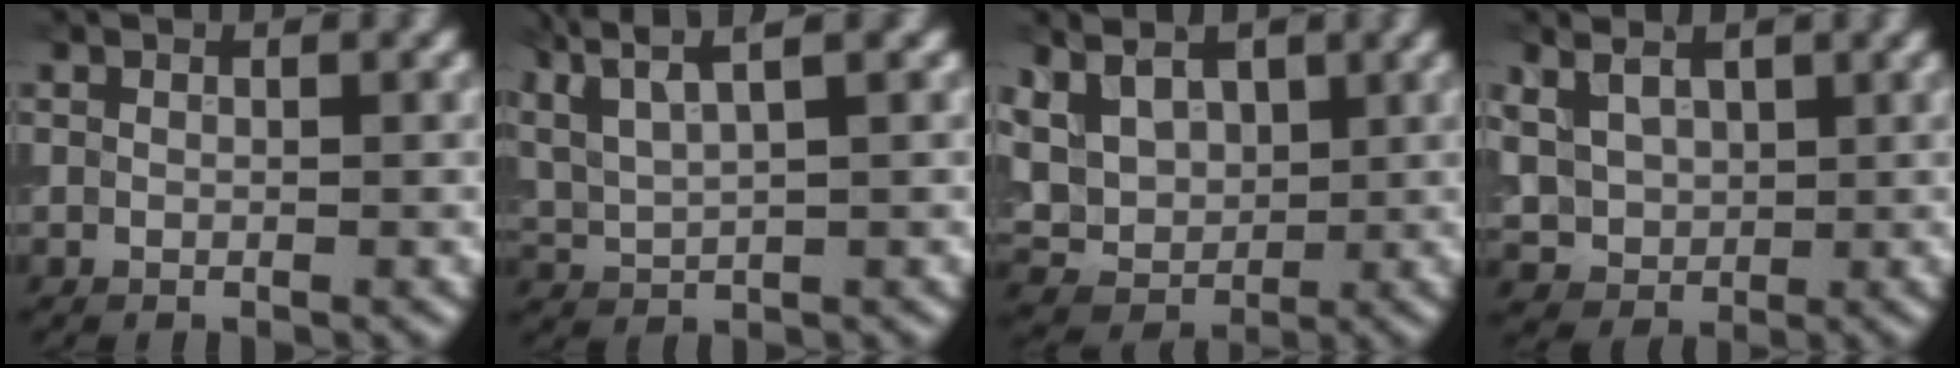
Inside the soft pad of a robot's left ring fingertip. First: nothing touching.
{"total": 5.6, "force": [3.9, 1.3, 3.9], "torque": [-0.085, 0.015, 0.067]}
{"total": 6.1, "force": [2.5, 4.5, 3.2], "torque": [-0.083, 0.009, 0.041]}
{"total": 3.6, "force": [1.5, 2.7, 1.7], "torque": [-0.053, 0.000, 0.039]}